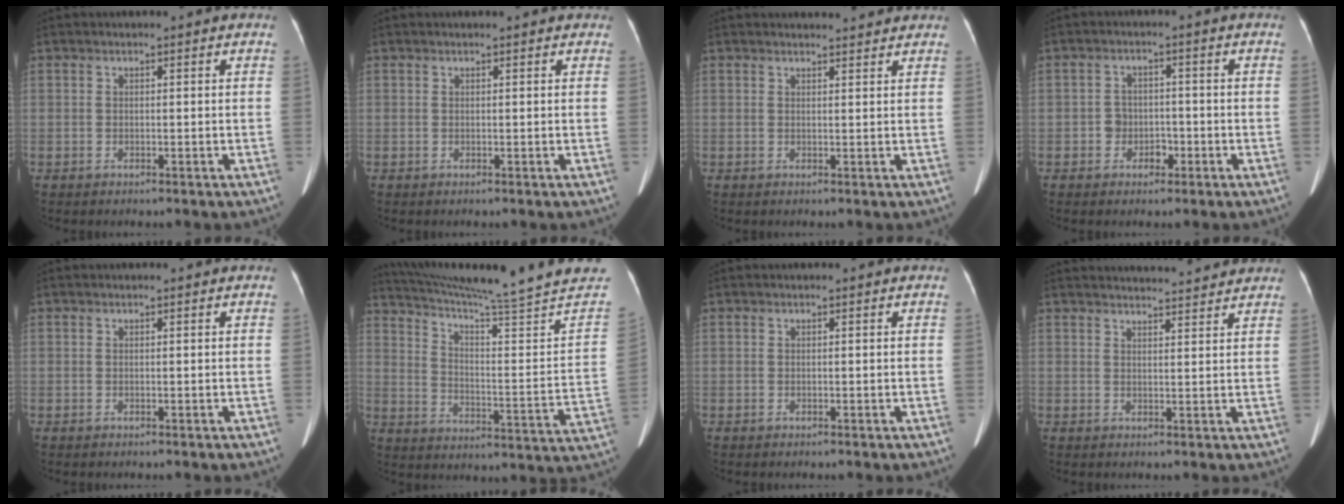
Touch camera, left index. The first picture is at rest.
{"total": 1.7, "force": [1.4, 0.6, 0.8], "torque": [-0.010, 0.020, 0.013]}
{"total": 4.3, "force": [4.1, 0.6, 0.8], "torque": [-0.014, 0.013, 0.047]}
{"total": 3.2, "force": [-1.3, 2.6, 1.3], "torque": [-0.021, 0.009, -0.019]}
{"total": 0.0}
{"total": 25.1, "force": [22.4, -1.9, 11.2], "torque": [-0.185, -0.086, 0.303]}
{"total": 0.0}
{"total": 10.0, "force": [9.7, 0.7, 2.2], "torque": [-0.028, 0.017, 0.118]}